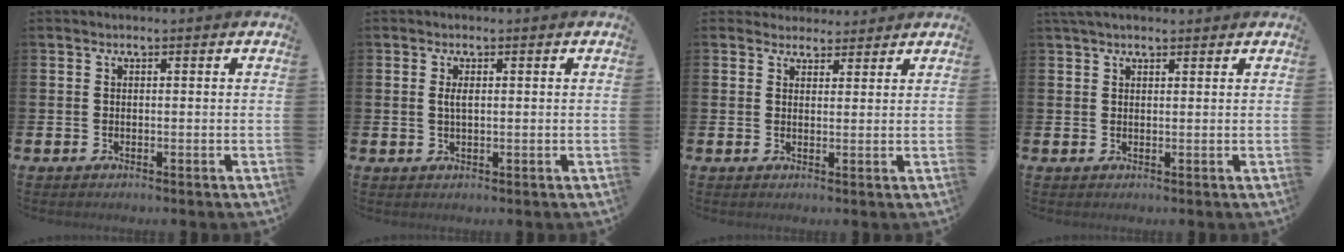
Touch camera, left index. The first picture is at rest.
{"total": 1.6, "force": [0.4, 0.5, 1.4], "torque": [-0.024, 0.003, 0.005]}
{"total": 3.4, "force": [3.1, 1.3, -0.1], "torque": [0.008, -0.014, 0.055]}
{"total": 2.3, "force": [2.1, 0.7, 0.8], "torque": [-0.006, -0.001, 0.035]}